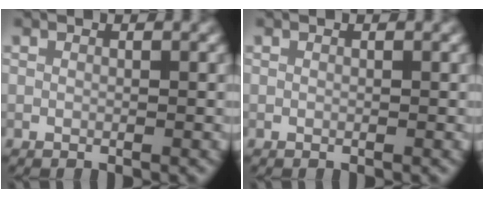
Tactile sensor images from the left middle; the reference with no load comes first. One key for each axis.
{"total": 0.0}